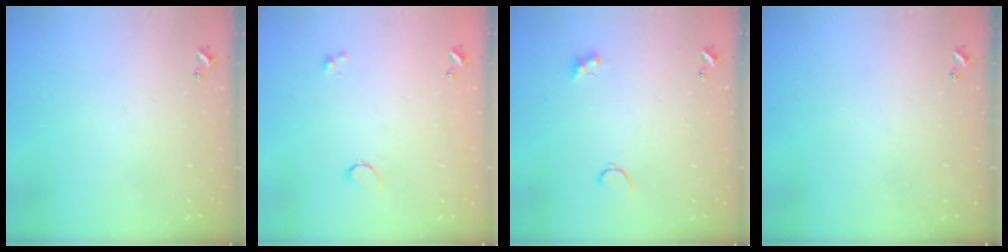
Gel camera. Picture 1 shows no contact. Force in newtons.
{"total": 0.6, "press": 0.4, "slide": 0.5}
{"total": 3.5, "press": 3.3, "slide": 0.9}
{"total": 0.0}